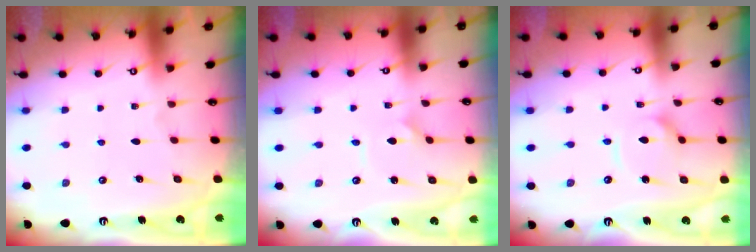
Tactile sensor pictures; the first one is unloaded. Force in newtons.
{"total": 0.7, "press": 0.7, "slide": 0.0}
{"total": 7.4, "press": 7.4, "slide": 0.6}